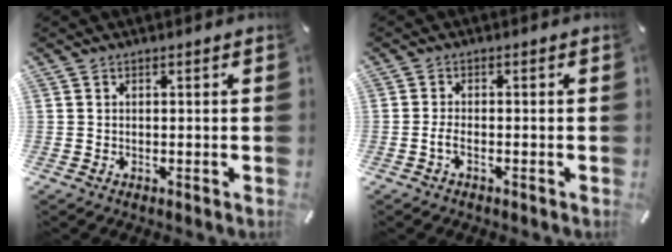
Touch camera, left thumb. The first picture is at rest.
{"total": 2.4, "force": [-1.1, 0.9, 1.9], "torque": [-0.040, 0.002, -0.022]}